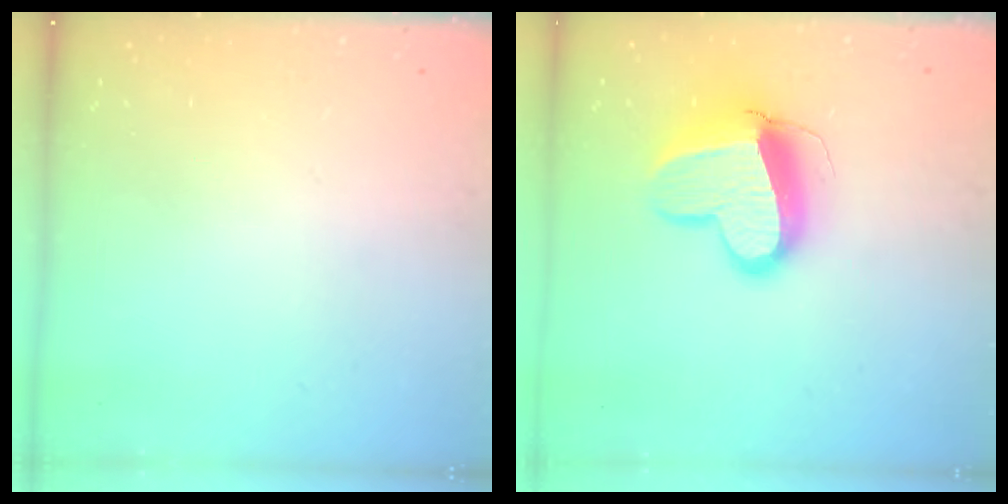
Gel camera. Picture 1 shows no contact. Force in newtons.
{"total": 14.4, "press": 14.3, "slide": 1.6}